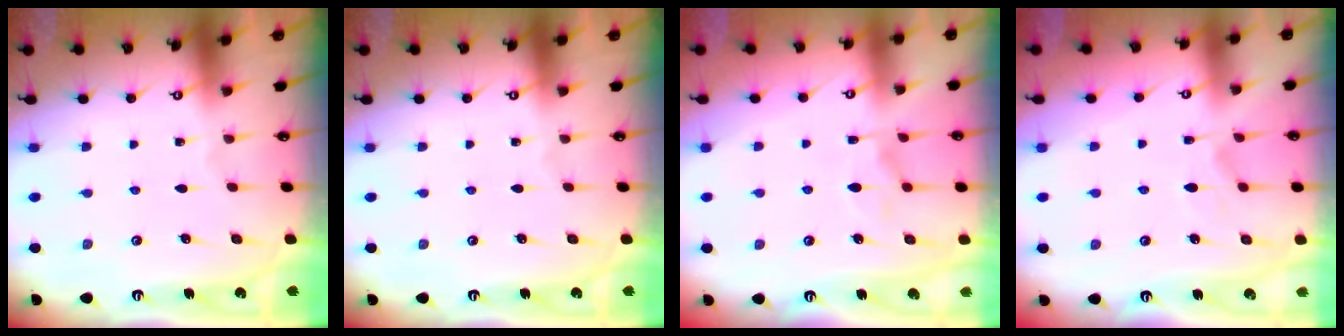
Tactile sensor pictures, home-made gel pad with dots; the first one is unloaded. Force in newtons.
{"total": 0.0}
{"total": 5.4, "press": 5.3, "slide": 1.2}
{"total": 1.4, "press": 0.7, "slide": 1.1}